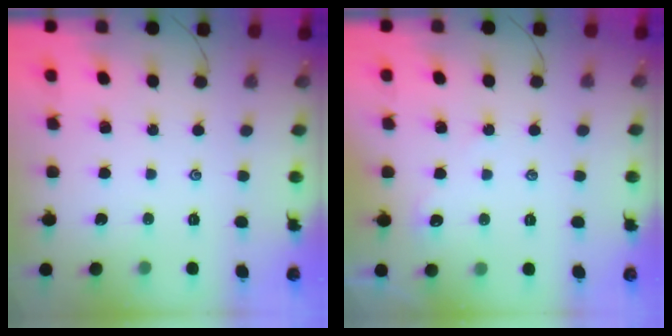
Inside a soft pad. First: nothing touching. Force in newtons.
{"total": 2.0, "press": 2.0, "slide": 0.3}